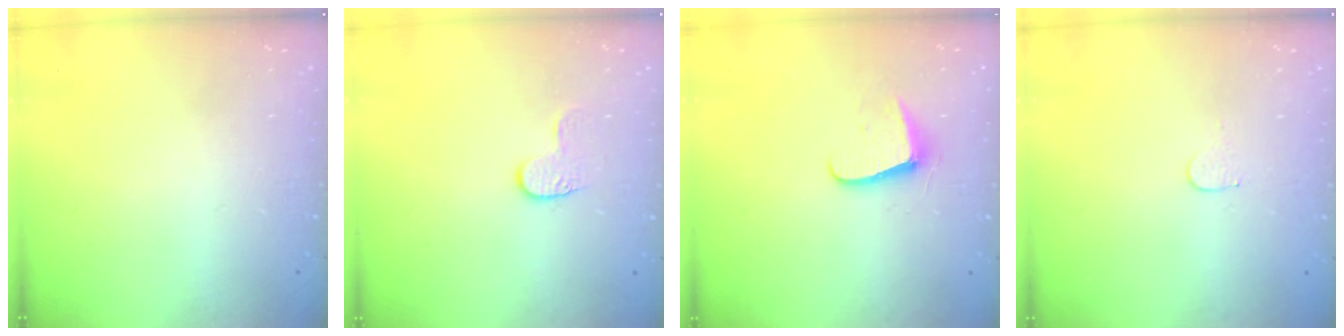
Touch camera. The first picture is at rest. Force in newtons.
{"total": 5.8, "press": 5.8, "slide": 0.6}
{"total": 7.2, "press": 7.2, "slide": 0.5}
{"total": 3.7, "press": 3.7, "slide": 0.3}